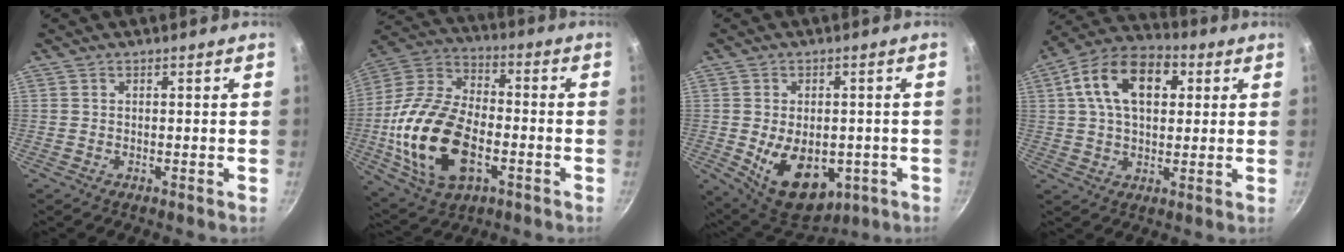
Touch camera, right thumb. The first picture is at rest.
{"total": 22.4, "force": [-5.3, 13.2, 17.4], "torque": [-0.334, 0.018, -0.090]}
{"total": 14.1, "force": [-3.6, 9.0, 10.3], "torque": [-0.146, -0.003, -0.031]}
{"total": 15.6, "force": [4.2, 9.7, 11.5], "torque": [-0.182, 0.015, 0.064]}